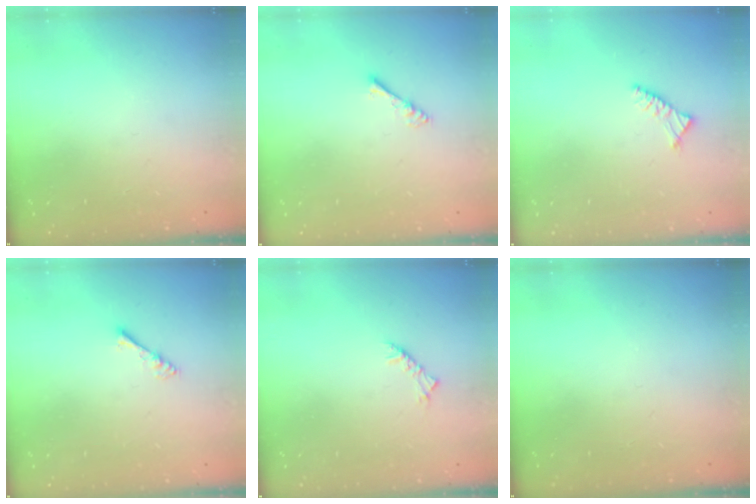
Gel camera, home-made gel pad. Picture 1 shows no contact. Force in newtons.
{"total": 3.5, "press": 3.5, "slide": 0.6}
{"total": 3.1, "press": 3.0, "slide": 0.7}
{"total": 3.5, "press": 3.5, "slide": 0.6}
{"total": 2.5, "press": 2.4, "slide": 0.7}
{"total": 0.0}